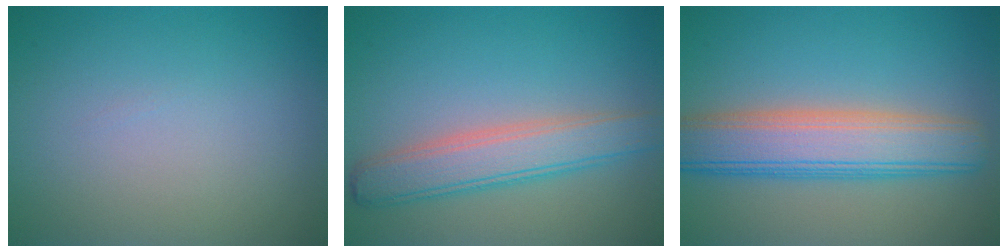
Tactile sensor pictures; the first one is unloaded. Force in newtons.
{"total": 4.7, "press": 4.7, "slide": 0.2}
{"total": 7.3, "press": 7.3, "slide": 0.4}